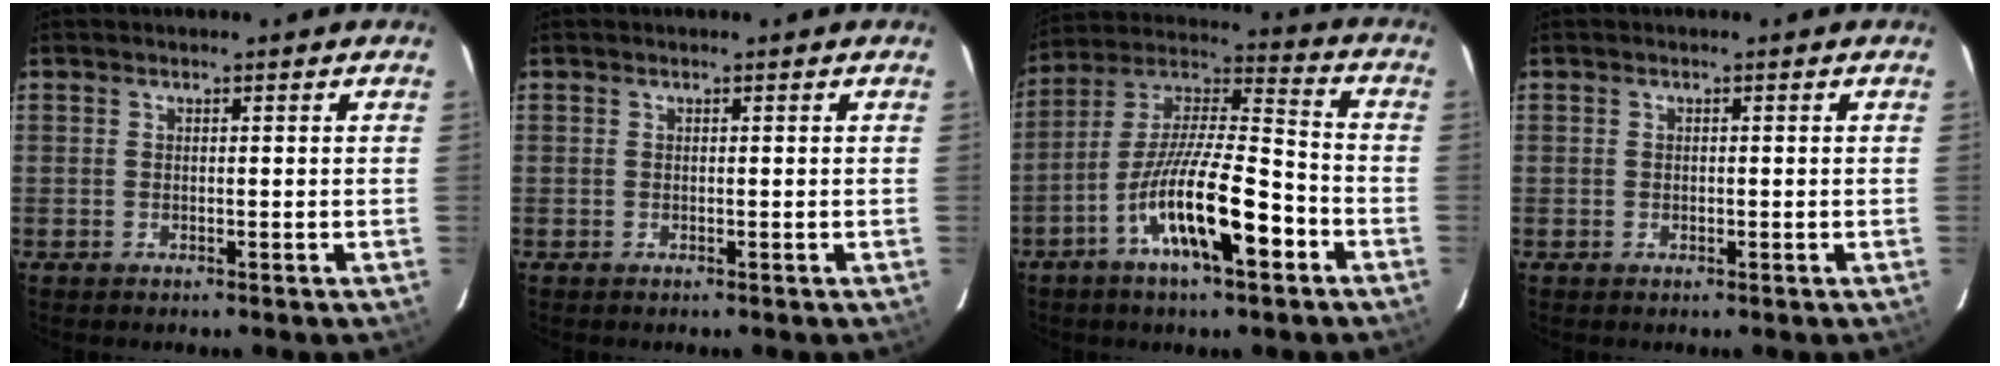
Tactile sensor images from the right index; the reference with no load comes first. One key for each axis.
{"total": 0.0}
{"total": 16.7, "fx": -7.6, "fy": 3.9, "fz": 14.4, "tx": -0.262, "ty": -0.004, "tz": -0.138}
{"total": 0.5, "fx": -0.1, "fy": 0.5, "fz": 0.2, "tx": -0.001, "ty": 0.000, "tz": -0.002}